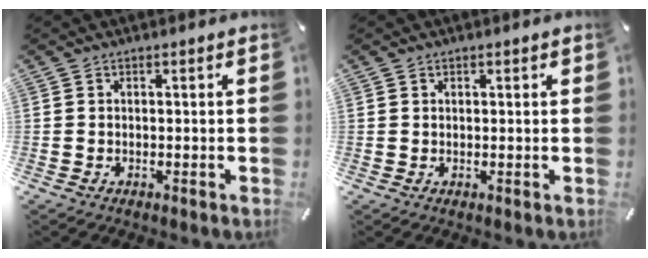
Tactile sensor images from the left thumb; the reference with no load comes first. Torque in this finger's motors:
{"motor_torque": [-0.01, -0.43, -0.07, 0.04, 0.00]}